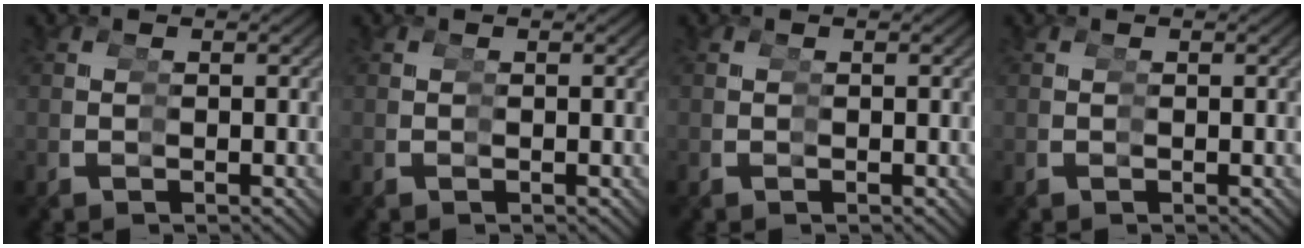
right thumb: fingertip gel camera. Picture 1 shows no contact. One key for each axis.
{"total": 0.0}
{"total": 0.0}
{"total": 0.0}